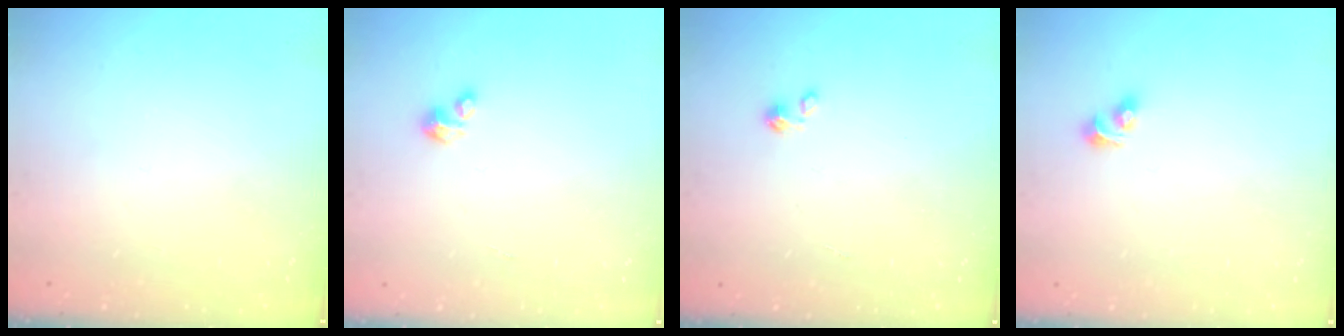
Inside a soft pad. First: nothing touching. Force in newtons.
{"total": 2.0, "press": 2.0, "slide": 0.2}
{"total": 0.0}
{"total": 4.5, "press": 4.0, "slide": 2.0}